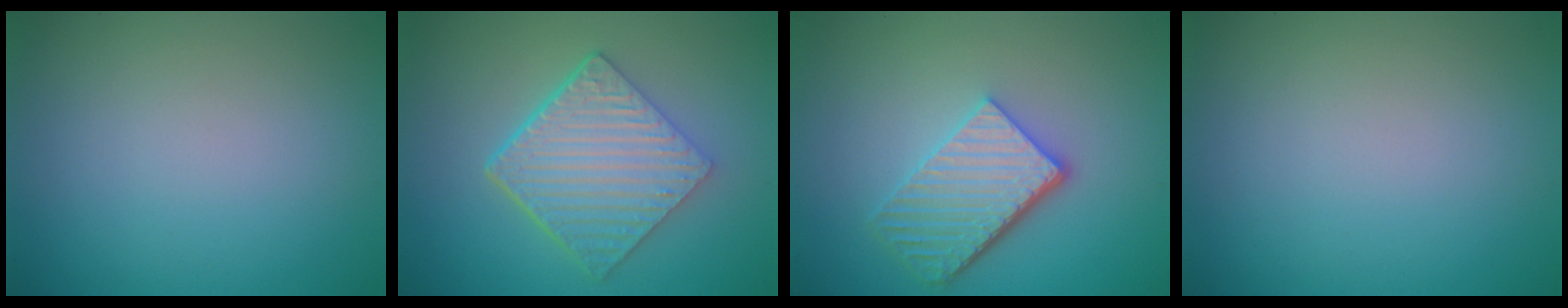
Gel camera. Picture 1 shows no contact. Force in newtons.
{"total": 6.6, "press": 4.6, "slide": 4.7}
{"total": 5.2, "press": 3.9, "slide": 3.5}
{"total": 0.0}